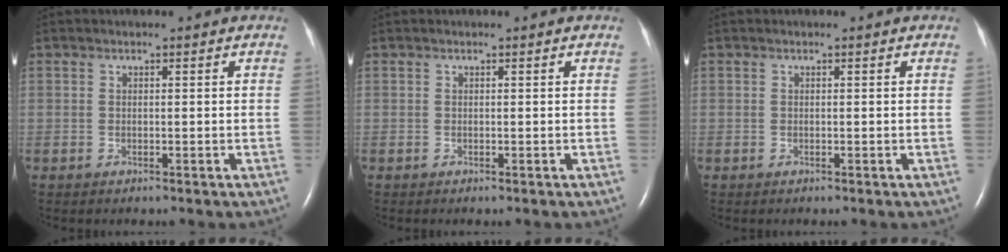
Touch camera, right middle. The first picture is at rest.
{"total": 0.0}
{"total": 0.0}